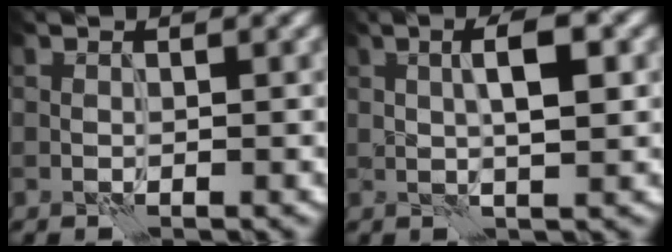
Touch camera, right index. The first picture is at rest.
{"total": 4.1, "force": [0.8, 0.8, 3.9], "torque": [-0.071, 0.008, 0.012]}